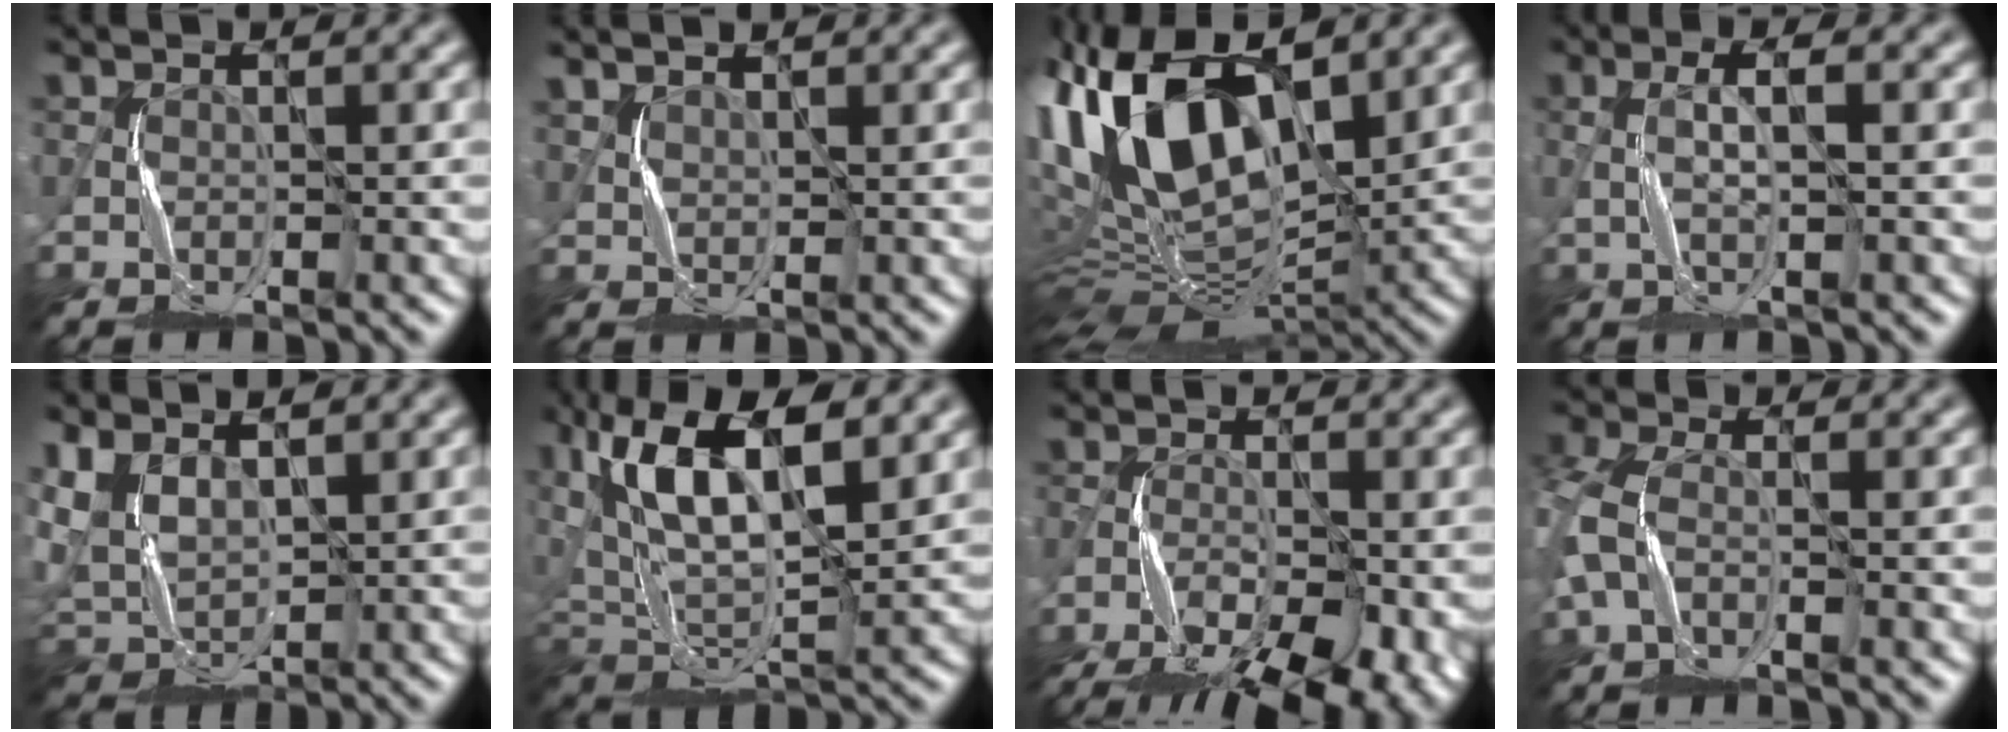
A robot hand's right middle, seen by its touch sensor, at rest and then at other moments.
{"total": 1.8, "force": [1.8, 0.3, 0.1], "torque": [-0.006, 0.001, 0.033]}
{"total": 15.8, "force": [4.2, 8.0, 12.9], "torque": [-0.253, 0.017, 0.072]}
{"total": 2.2, "force": [0.7, 0.3, 2.1], "torque": [-0.043, 0.005, 0.012]}
{"total": 5.2, "force": [2.3, 3.3, 3.2], "torque": [-0.083, -0.006, 0.045]}
{"total": 11.5, "force": [5.2, 4.9, 9.0], "torque": [-0.168, 0.011, 0.094]}
{"total": 12.9, "force": [-9.0, 4.8, 7.9], "torque": [-0.135, -0.046, -0.122]}
{"total": 3.7, "force": [-1.0, 2.2, 2.8], "torque": [-0.080, -0.002, -0.032]}